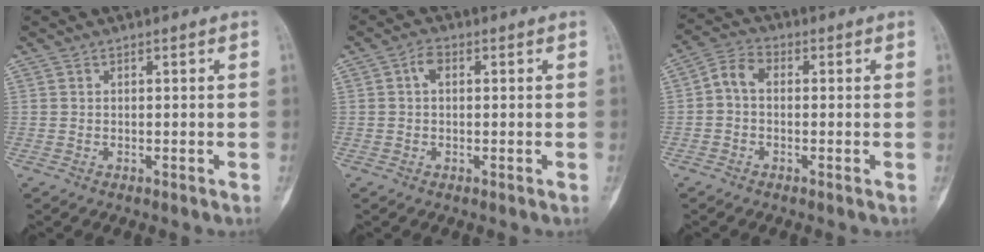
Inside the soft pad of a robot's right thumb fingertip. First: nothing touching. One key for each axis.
{"total": 2.5, "fx": 0.4, "fy": 1.6, "fz": 1.8, "tx": -0.028, "ty": 0.009, "tz": 0.003}
{"total": 4.7, "fx": -0.3, "fy": 3.2, "fz": 3.4, "tx": -0.059, "ty": 0.016, "tz": -0.018}